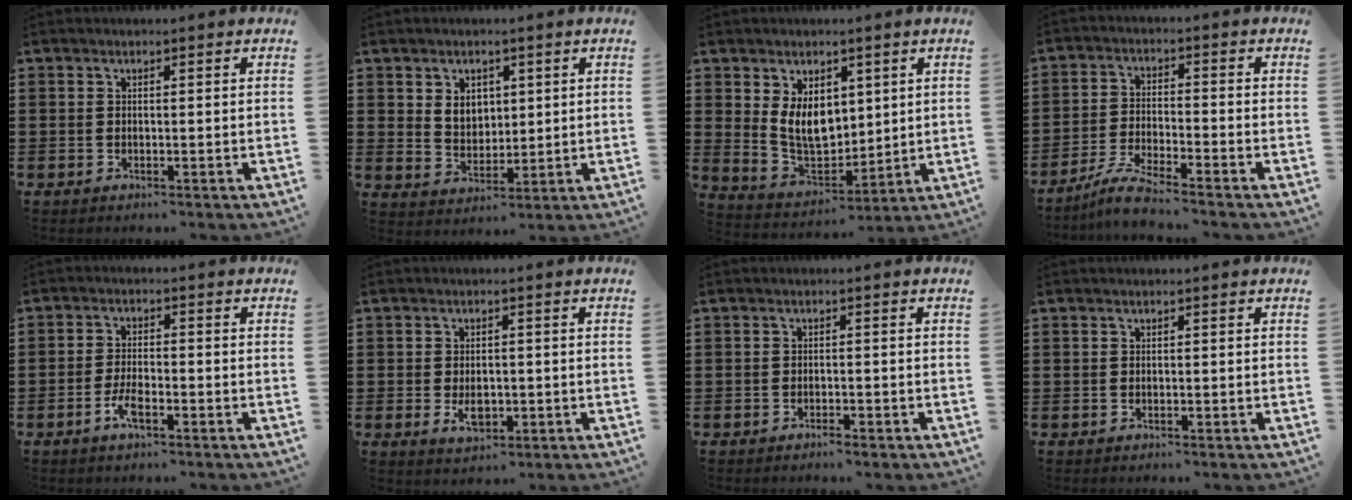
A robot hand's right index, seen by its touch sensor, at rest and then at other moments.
{"total": 4.3, "force": [1.9, 3.4, 1.8], "torque": [-0.049, 0.012, 0.033]}
{"total": 7.6, "force": [2.4, 5.6, 4.6], "torque": [-0.095, 0.001, 0.044]}
{"total": 4.9, "force": [-4.5, -0.2, 2.1], "torque": [-0.056, -0.014, -0.090]}
{"total": 3.7, "force": [-2.1, 1.0, 2.9], "torque": [-0.070, -0.005, -0.044]}
{"total": 3.6, "force": [-0.8, 2.0, 2.8], "torque": [-0.045, -0.003, -0.015]}
{"total": 1.2, "force": [-1.1, 0.1, 0.4], "torque": [-0.012, -0.002, -0.020]}
{"total": 0.0}